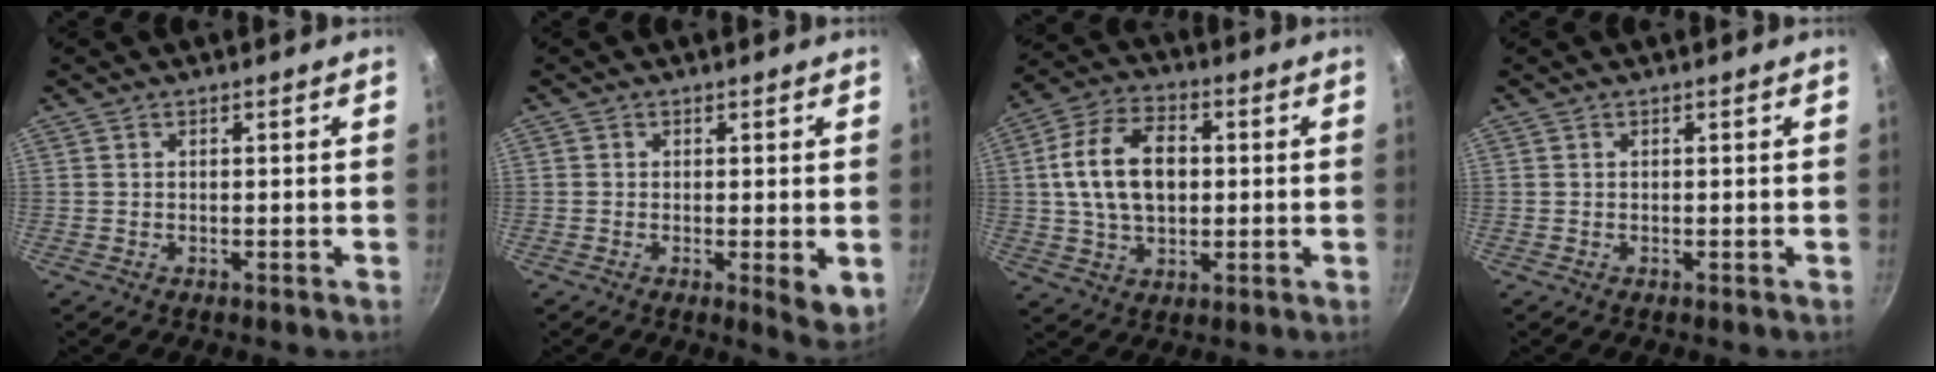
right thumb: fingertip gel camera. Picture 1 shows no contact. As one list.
[{"total": 4.5, "force": [-0.4, 1.5, 4.2], "torque": [-0.057, -0.014, -0.006]}, {"total": 14.1, "force": [1.4, 9.2, 10.6], "torque": [-0.171, 0.016, 0.016]}, {"total": 0.0}]